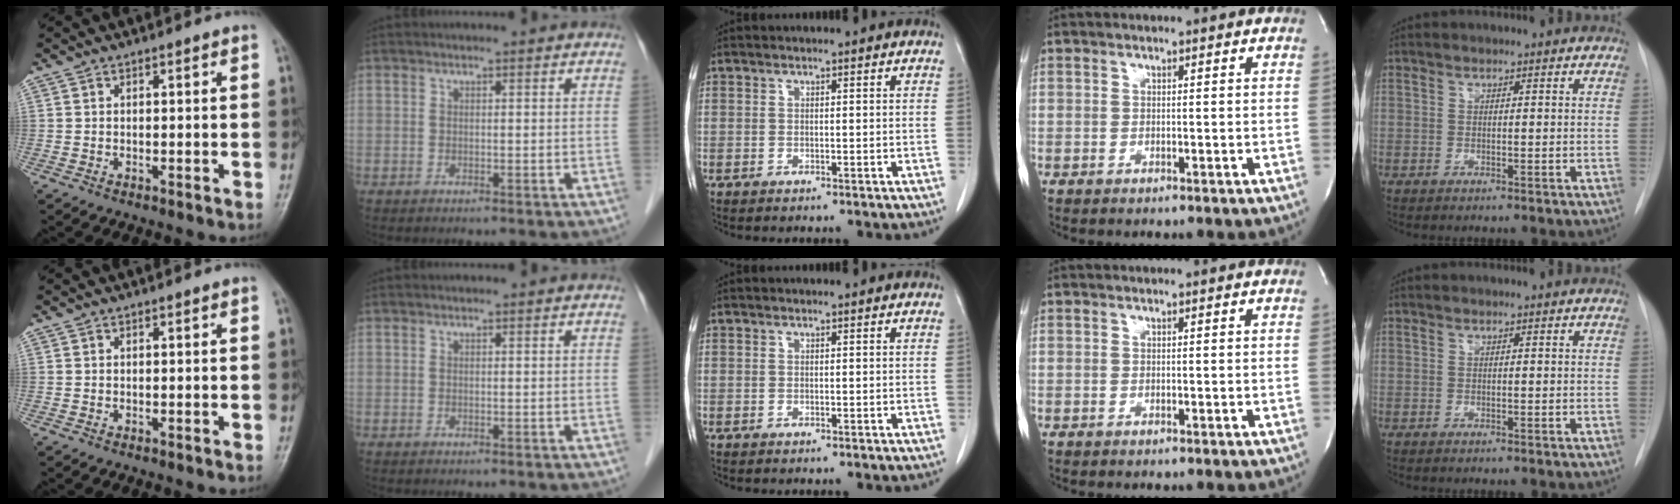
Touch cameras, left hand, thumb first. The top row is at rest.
{}